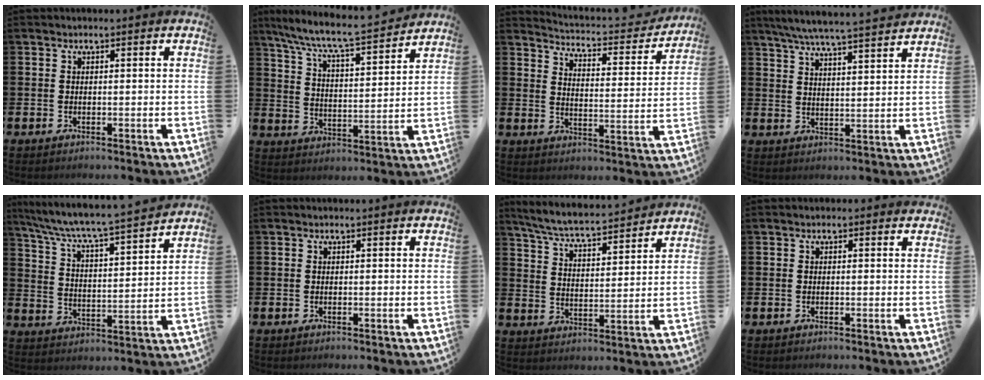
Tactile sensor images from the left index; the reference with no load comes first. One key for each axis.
{"total": 8.2, "fx": 7.6, "fy": 0.4, "fz": 3.0, "tx": -0.086, "ty": -0.059, "tz": 0.128}
{"total": 3.9, "fx": 3.8, "fy": 0.6, "fz": 0.7, "tx": -0.028, "ty": -0.039, "tz": 0.055}
{"total": 6.3, "fx": 6.0, "fy": -0.2, "fz": 1.9, "tx": -0.046, "ty": -0.038, "tz": 0.103}
{"total": 7.0, "fx": 6.6, "fy": 0.1, "fz": 2.2, "tx": -0.068, "ty": -0.058, "tz": 0.108}
{"total": 0.0}
{"total": 6.1, "fx": 5.9, "fy": 0.3, "fz": 1.6, "tx": -0.056, "ty": -0.043, "tz": 0.100}
{"total": 0.0}